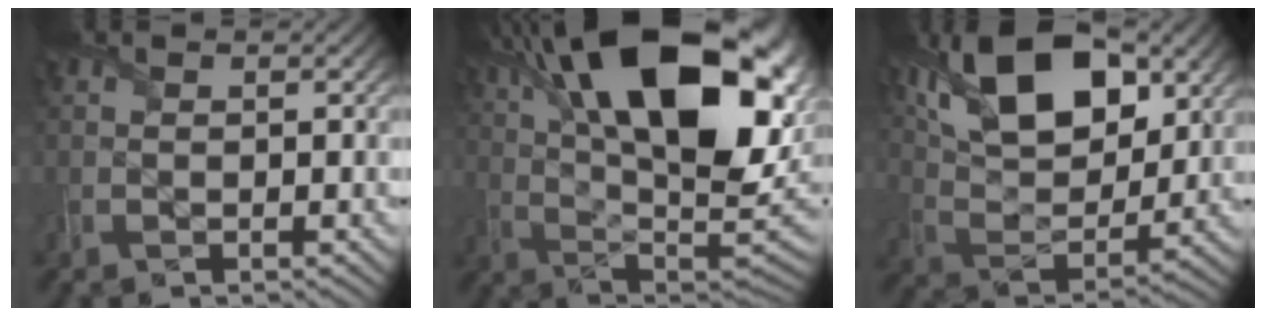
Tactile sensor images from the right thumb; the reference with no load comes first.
{"total": 23.6, "force": [9.6, 10.9, 18.7], "torque": [-0.318, 0.048, 0.153]}
{"total": 16.0, "force": [8.4, 8.0, 11.0], "torque": [-0.210, 0.010, 0.132]}